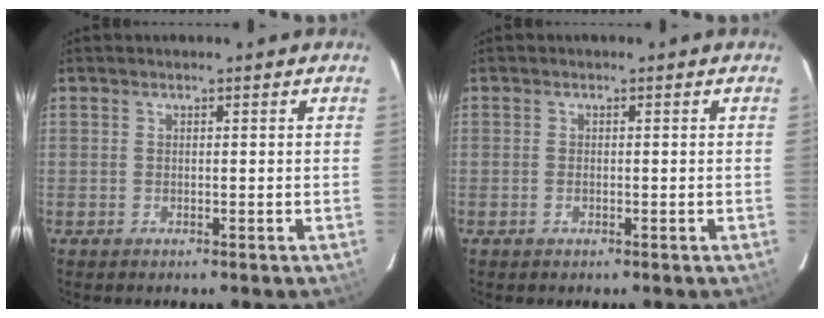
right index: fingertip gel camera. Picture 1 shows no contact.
{"total": 0.9, "force": [-0.3, 0.5, 0.7], "torque": [-0.014, 0.000, -0.006]}